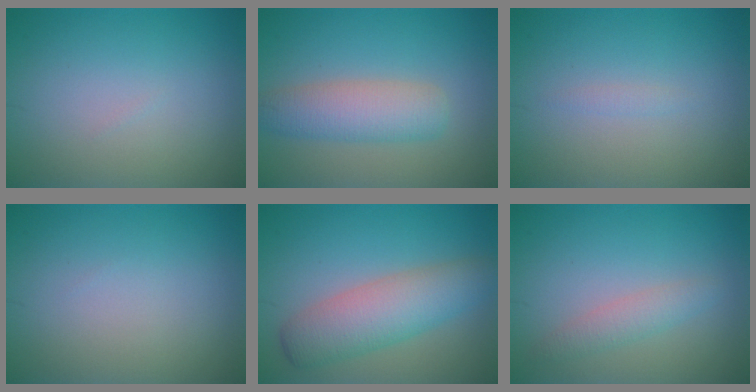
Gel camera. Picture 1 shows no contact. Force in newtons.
{"total": 4.5, "press": 4.5, "slide": 0.3}
{"total": 0.6, "press": 0.6, "slide": 0.0}
{"total": 0.0}
{"total": 5.5, "press": 5.5, "slide": 0.1}
{"total": 1.9, "press": 1.9, "slide": 0.1}